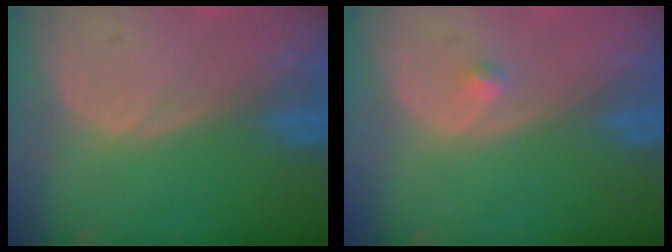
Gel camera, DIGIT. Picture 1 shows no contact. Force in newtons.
{"total": 0.8, "press": 0.8, "slide": 0.2}